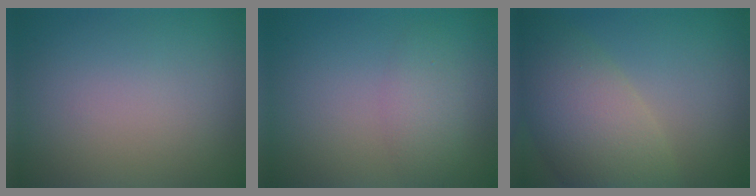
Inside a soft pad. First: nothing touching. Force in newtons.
{"total": 2.2, "press": 2.2, "slide": 0.1}
{"total": 8.2, "press": 8.2, "slide": 0.5}